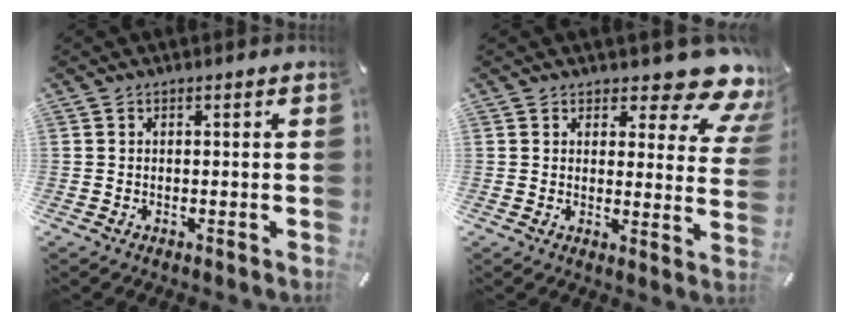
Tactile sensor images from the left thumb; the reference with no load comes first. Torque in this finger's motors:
{"motor_torque": [0.65, -0.12, 0.12, -0.18, -0.06]}